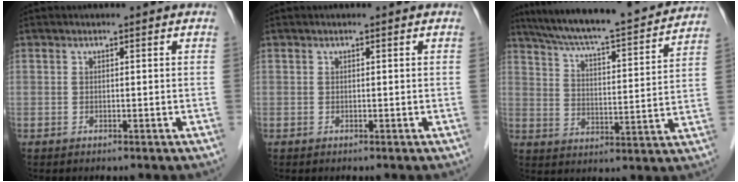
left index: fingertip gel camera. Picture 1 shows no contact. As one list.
[{"total": 0.0}, {"total": 20.8, "force": [18.8, 1.5, 8.7], "torque": [-0.145, -0.003, 0.267]}]